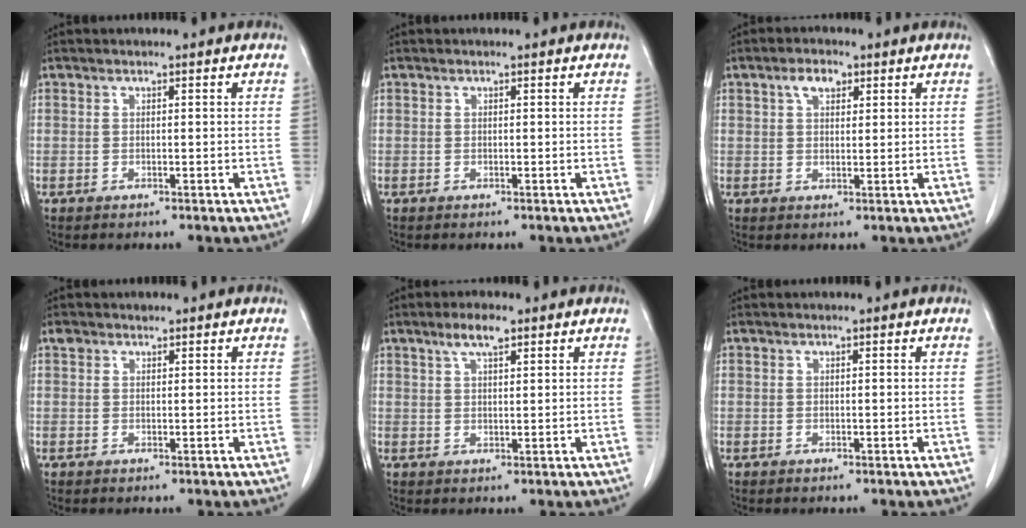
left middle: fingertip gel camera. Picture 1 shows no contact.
{"total": 0.0}
{"total": 3.3, "force": [1.8, 1.6, 2.3], "torque": [-0.046, 0.009, 0.033]}
{"total": 1.2, "force": [0.9, 0.7, 0.2], "torque": [-0.007, 0.010, 0.016]}
{"total": 3.8, "force": [2.3, 1.2, 2.9], "torque": [-0.060, 0.008, 0.043]}
{"total": 0.0}